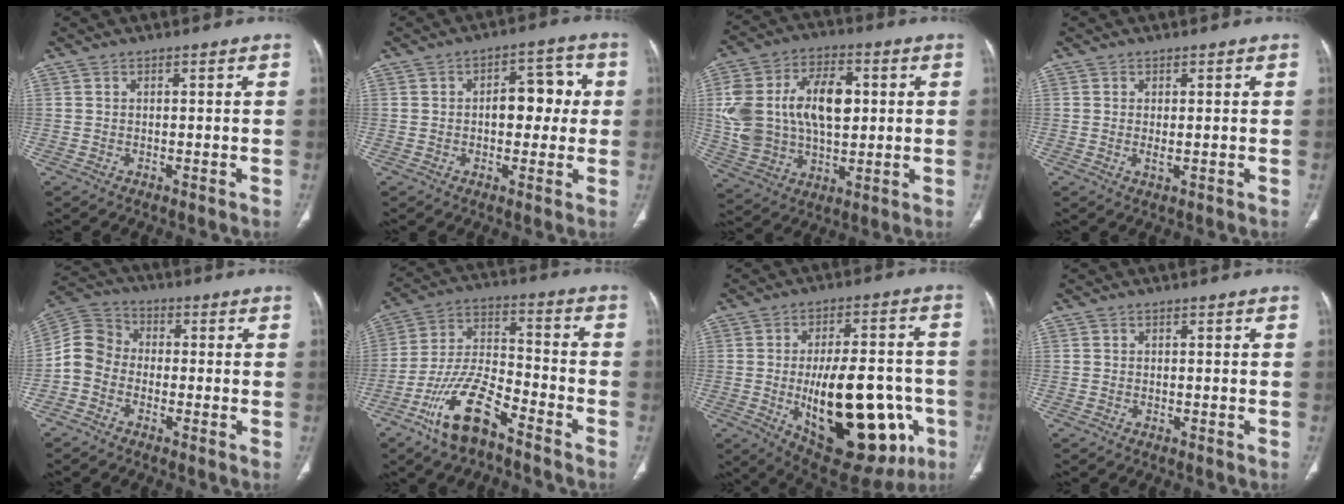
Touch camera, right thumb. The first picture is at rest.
{"total": 8.4, "force": [0.5, 5.1, 6.6], "torque": [-0.051, 0.025, 0.004]}
{"total": 20.1, "force": [2.8, 12.5, 15.4], "torque": [-0.274, 0.010, 0.059]}
{"total": 1.3, "force": [0.0, 0.4, 1.2], "torque": [-0.023, -0.006, 0.001]}
{"total": 7.1, "force": [-2.2, 5.9, 3.3], "torque": [-0.056, 0.030, -0.058]}
{"total": 13.8, "force": [-8.8, 5.0, 9.4], "torque": [-0.179, 0.060, -0.172]}
{"total": 26.6, "force": [-6.1, 12.2, 22.8], "torque": [-0.298, 0.007, -0.061]}
{"total": 0.0}